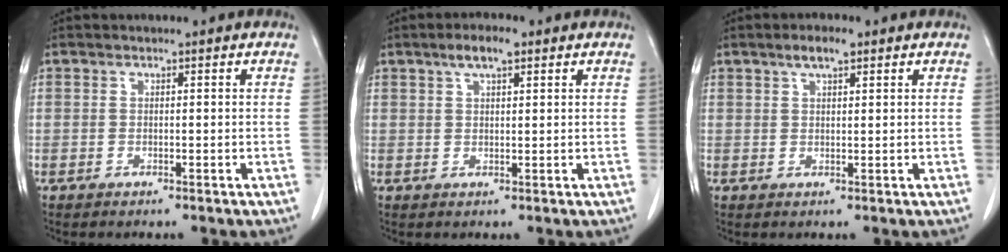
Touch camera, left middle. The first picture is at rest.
{"total": 3.7, "force": [2.3, 1.0, 2.8], "torque": [-0.056, 0.008, 0.041]}
{"total": 2.9, "force": [1.9, 0.8, 2.1], "torque": [-0.041, 0.006, 0.033]}